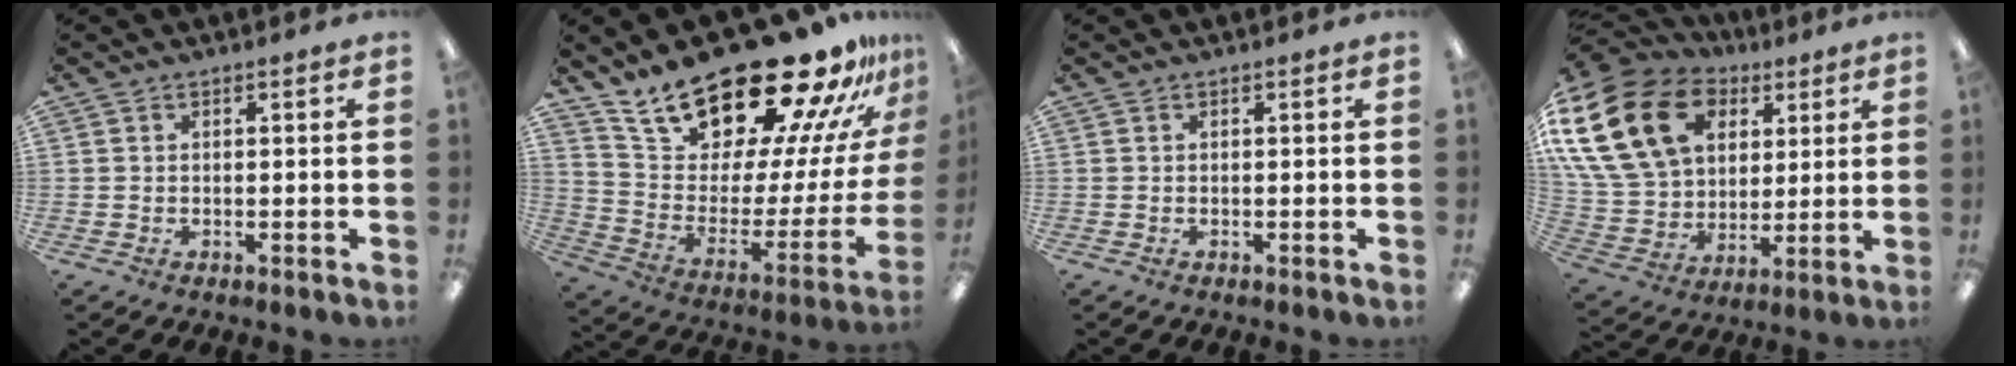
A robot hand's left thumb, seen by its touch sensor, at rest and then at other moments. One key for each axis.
{"total": 26.0, "fx": 21.9, "fy": 8.0, "fz": 11.6, "tx": -0.174, "ty": -0.177, "tz": 0.381}
{"total": 0.0}
{"total": 23.8, "fx": 9.1, "fy": 17.6, "fz": 13.2, "tx": -0.277, "ty": -0.026, "tz": 0.176}